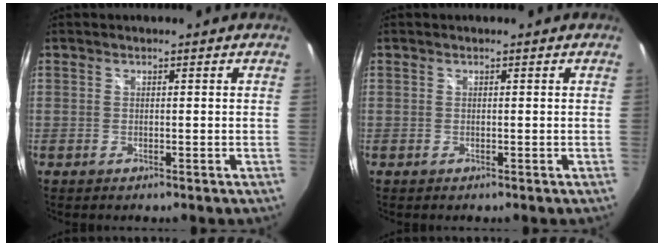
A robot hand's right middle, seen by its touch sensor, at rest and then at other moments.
{"total": 0.0}